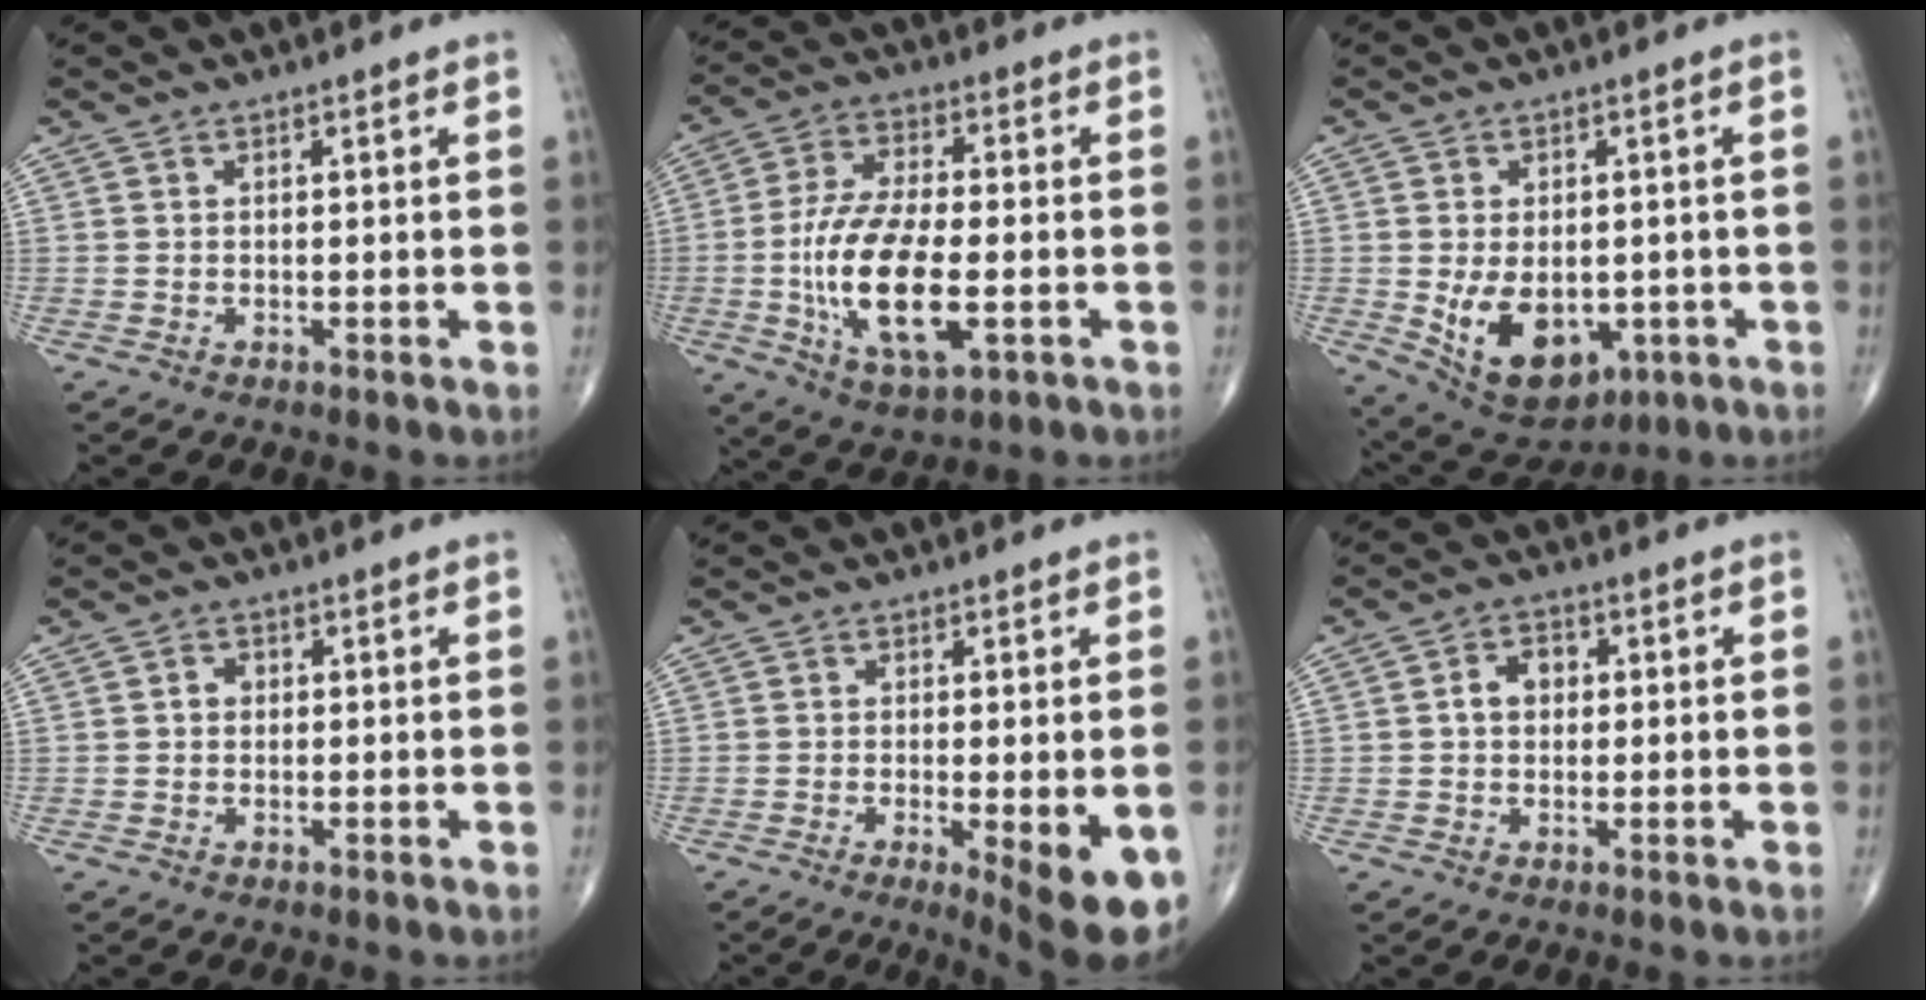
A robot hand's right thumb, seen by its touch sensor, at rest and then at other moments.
{"total": 16.7, "force": [-3.4, 7.1, 14.8], "torque": [-0.286, 0.004, -0.058]}
{"total": 13.1, "force": [-2.9, 8.5, 9.5], "torque": [-0.130, -0.004, -0.020]}
{"total": 1.6, "force": [0.1, 1.4, 0.7], "torque": [-0.004, 0.005, -0.002]}
{"total": 10.7, "force": [-3.9, 2.7, 9.6], "torque": [-0.120, -0.020, -0.051]}
{"total": 4.4, "force": [0.5, 3.4, 2.8], "torque": [-0.033, 0.014, 0.002]}